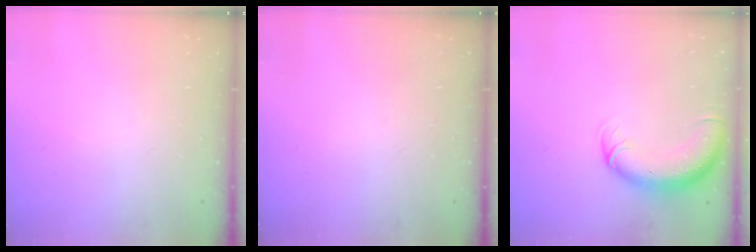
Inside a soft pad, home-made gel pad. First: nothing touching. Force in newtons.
{"total": 0.0}
{"total": 11.2, "press": 10.8, "slide": 2.9}